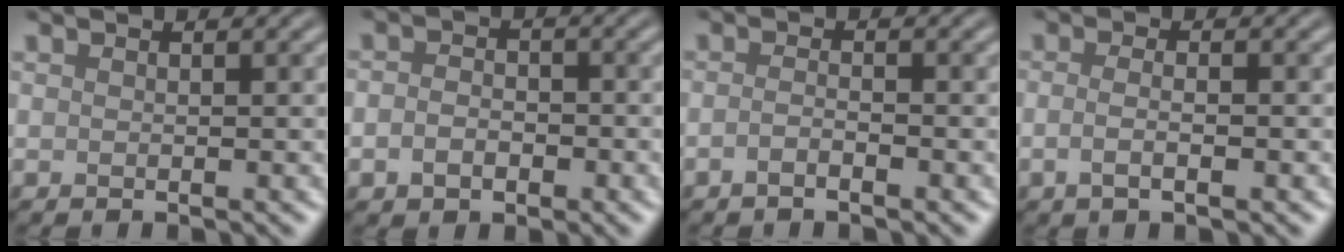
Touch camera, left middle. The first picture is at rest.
{"total": 2.4, "force": [-0.9, 1.8, 1.3], "torque": [-0.024, -0.001, -0.020]}
{"total": 1.2, "force": [-0.8, 0.3, 0.9], "torque": [-0.019, 0.000, -0.017]}
{"total": 2.3, "force": [-0.6, 0.9, 2.0], "torque": [-0.027, -0.004, -0.015]}